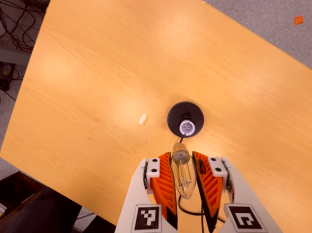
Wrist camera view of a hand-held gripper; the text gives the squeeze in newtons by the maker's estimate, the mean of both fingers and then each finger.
{"total": 20.8, "left": 22.5, "right": 19.1}